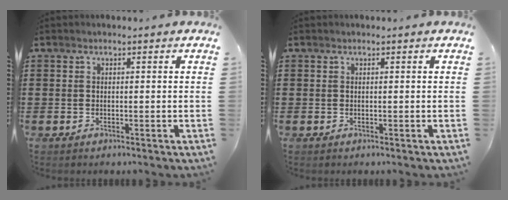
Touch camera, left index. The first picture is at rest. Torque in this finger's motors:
{"motor_torque": [0.04, 0.04, -0.02, -0.03]}